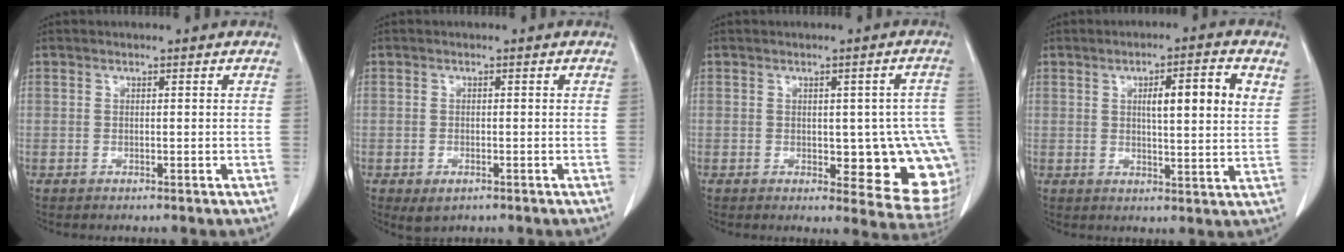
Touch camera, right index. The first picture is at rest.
{"total": 2.4, "force": [-1.2, 1.3, 1.6], "torque": [-0.028, -0.003, -0.009]}
{"total": 12.7, "force": [-1.6, 4.7, 11.7], "torque": [-0.101, 0.010, -0.004]}
{"total": 8.3, "force": [2.9, 1.1, 7.7], "torque": [-0.117, 0.009, 0.039]}